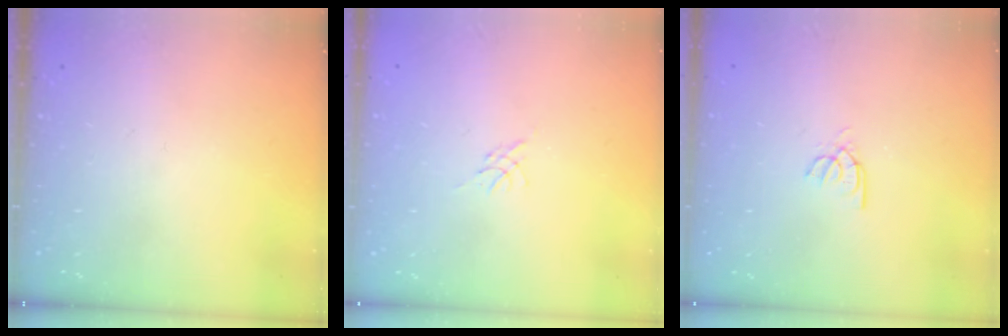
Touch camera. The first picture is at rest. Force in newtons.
{"total": 0.0}
{"total": 2.9, "press": 2.9, "slide": 0.3}